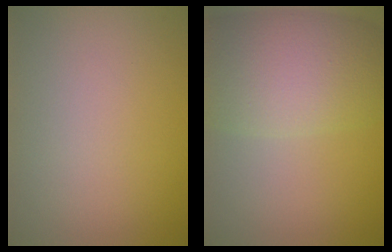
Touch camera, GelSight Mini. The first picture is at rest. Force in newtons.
{"total": 8.2, "press": 8.2, "slide": 0.3}